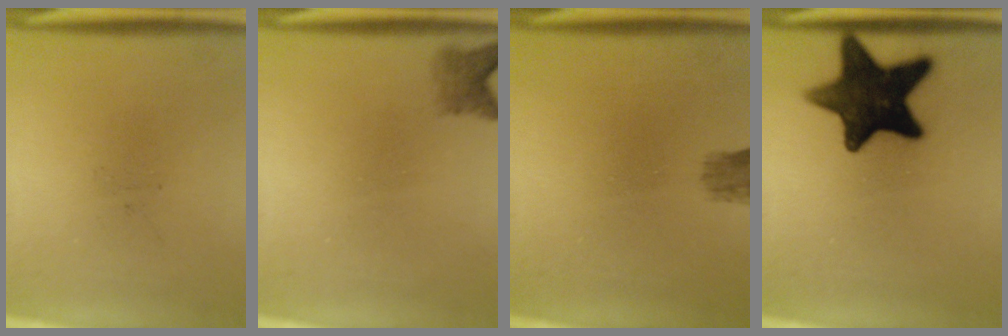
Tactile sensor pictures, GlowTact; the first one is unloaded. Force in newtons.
{"total": 2.3}
{"total": 2.3}
{"total": 15.5}